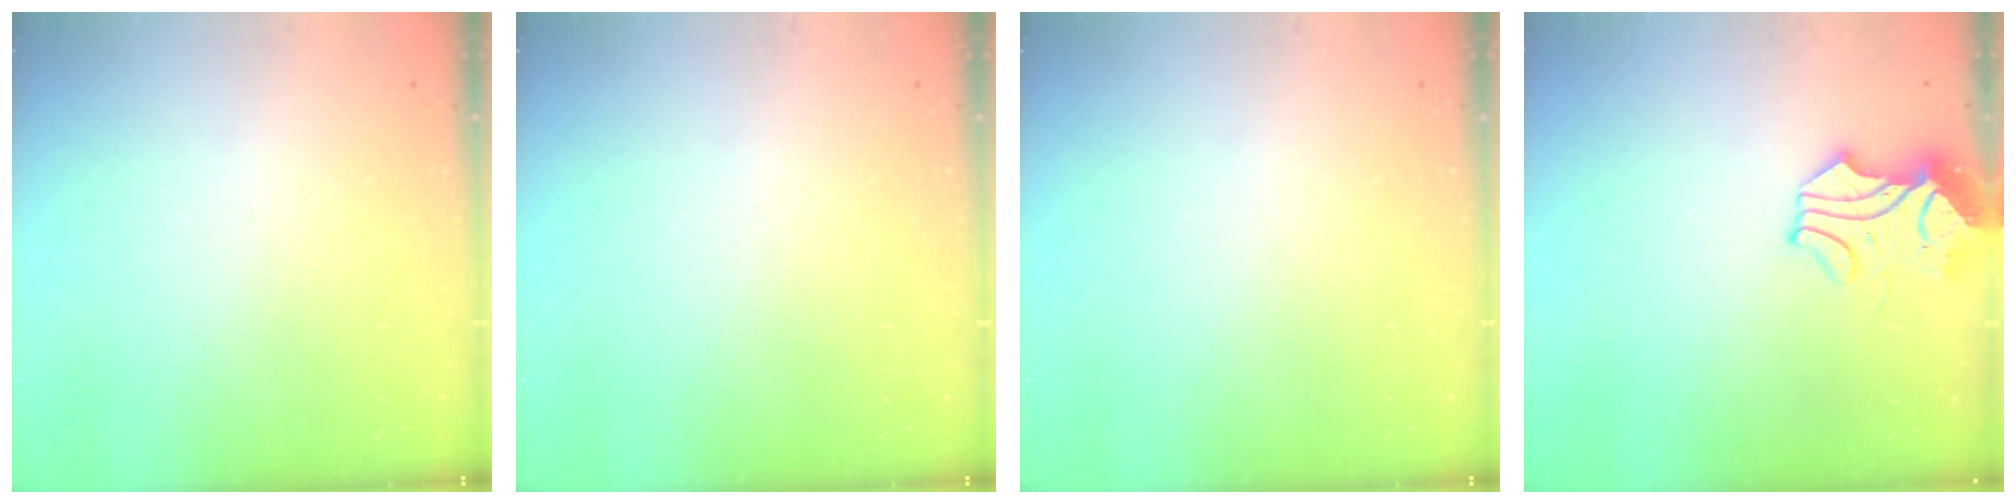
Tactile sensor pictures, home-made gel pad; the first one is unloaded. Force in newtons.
{"total": 0.0}
{"total": 0.0}
{"total": 1.1, "press": 0.7, "slide": 0.9}